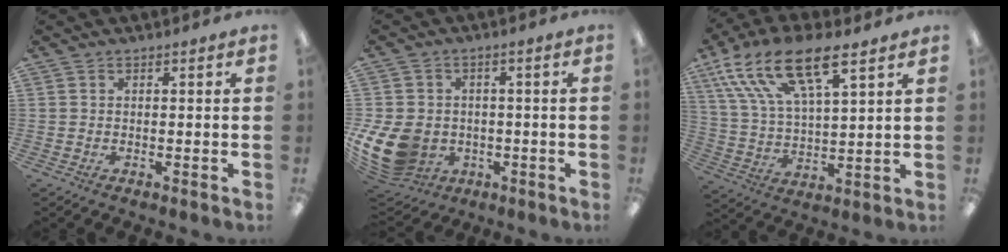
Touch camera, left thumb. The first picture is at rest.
{"total": 13.3, "force": [-3.2, 10.5, 7.6], "torque": [-0.179, 0.014, -0.053]}
{"total": 18.0, "force": [11.3, 7.0, 12.1], "torque": [-0.235, -0.043, 0.198]}